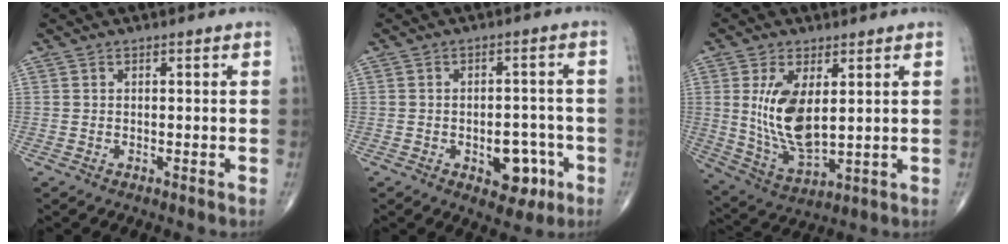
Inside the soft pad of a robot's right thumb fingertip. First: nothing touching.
{"total": 7.8, "force": [-3.0, 4.6, 5.6], "torque": [-0.043, 0.022, -0.030]}
{"total": 12.1, "force": [2.4, 5.7, 10.4], "torque": [-0.196, -0.025, 0.061]}